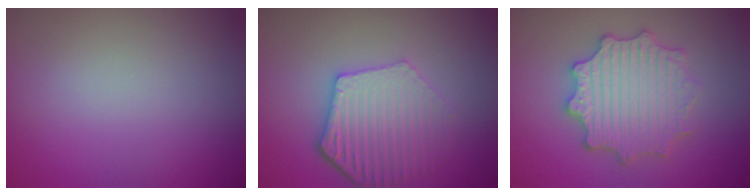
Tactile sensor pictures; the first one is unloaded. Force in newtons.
{"total": 5.1, "press": 4.2, "slide": 2.9}
{"total": 5.6, "press": 5.5, "slide": 1.0}